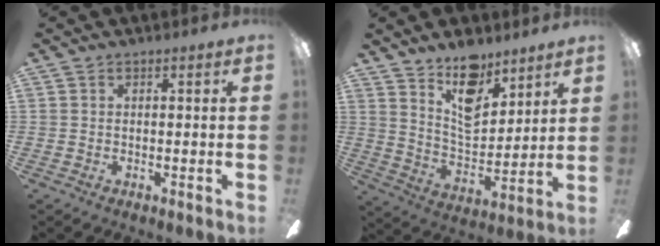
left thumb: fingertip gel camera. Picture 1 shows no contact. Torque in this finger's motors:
{"motor_torque": [1.27, 0.76, 0.14, -0.35, 0.08]}